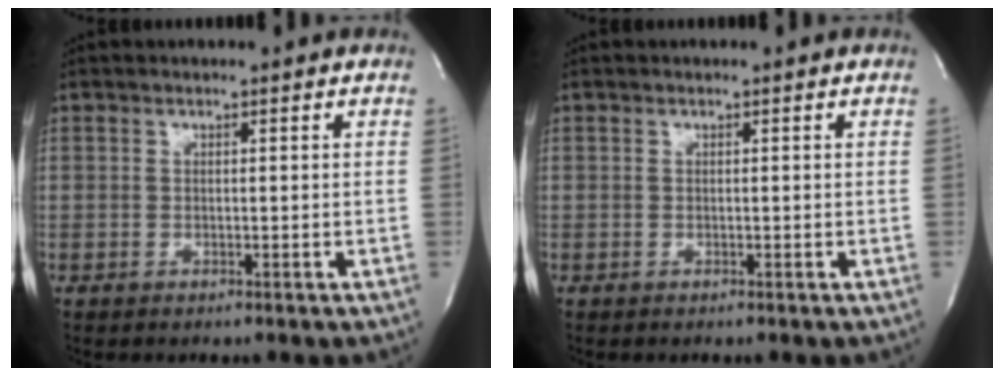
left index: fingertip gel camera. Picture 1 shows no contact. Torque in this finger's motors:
{"motor_torque": [-0.01, 0.00, 0.00, 0.00]}